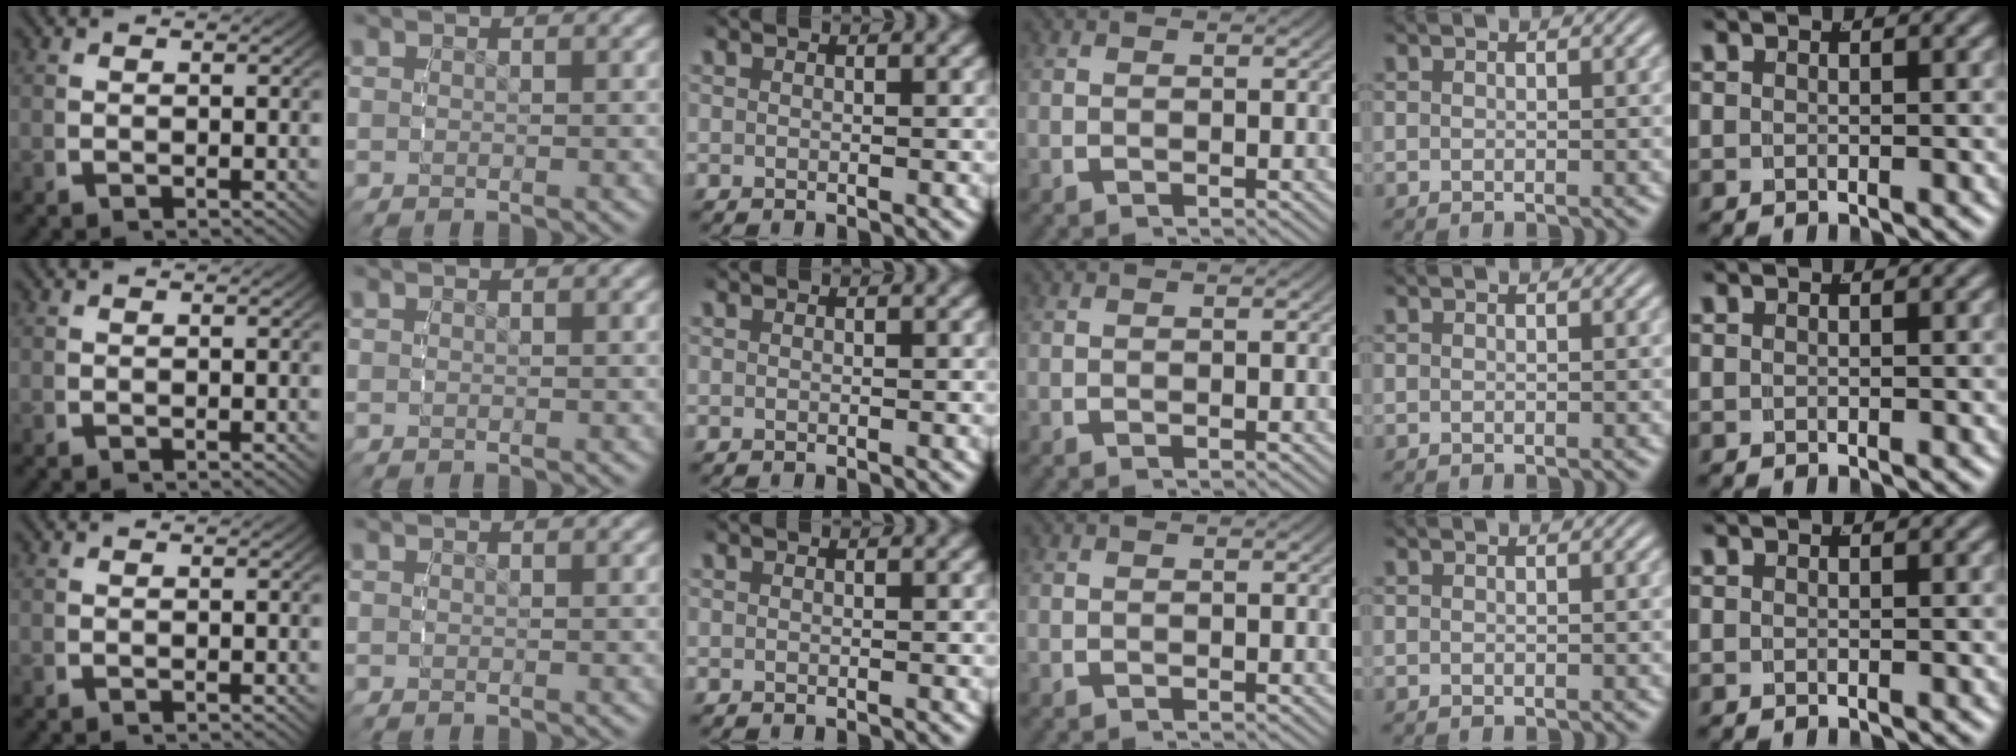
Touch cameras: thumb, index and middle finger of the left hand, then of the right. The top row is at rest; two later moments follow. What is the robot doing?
{"motion": "reach", "object": "pen bag"}